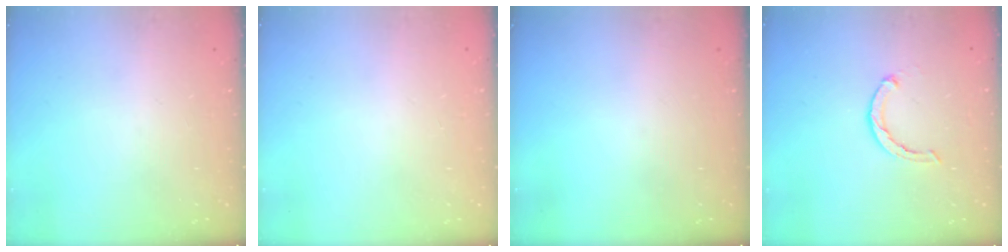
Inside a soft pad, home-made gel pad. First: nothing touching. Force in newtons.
{"total": 2.4, "press": 2.4, "slide": 0.2}
{"total": 0.0}
{"total": 3.1, "press": 3.0, "slide": 0.5}